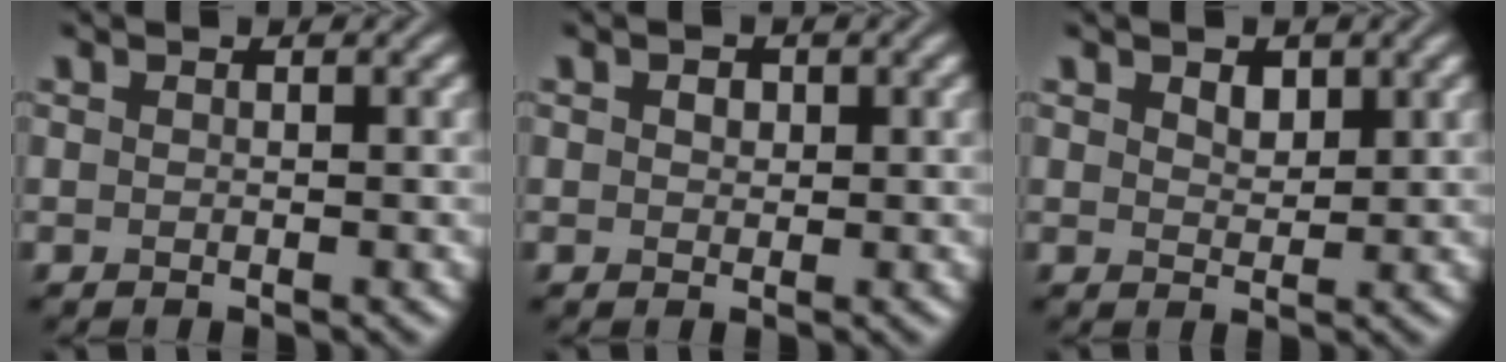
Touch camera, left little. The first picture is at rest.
{"total": 1.1, "force": [0.4, 0.9, 0.6], "torque": [-0.010, 0.001, 0.004]}
{"total": 1.6, "force": [0.9, 1.0, 0.9], "torque": [-0.017, 0.000, 0.018]}